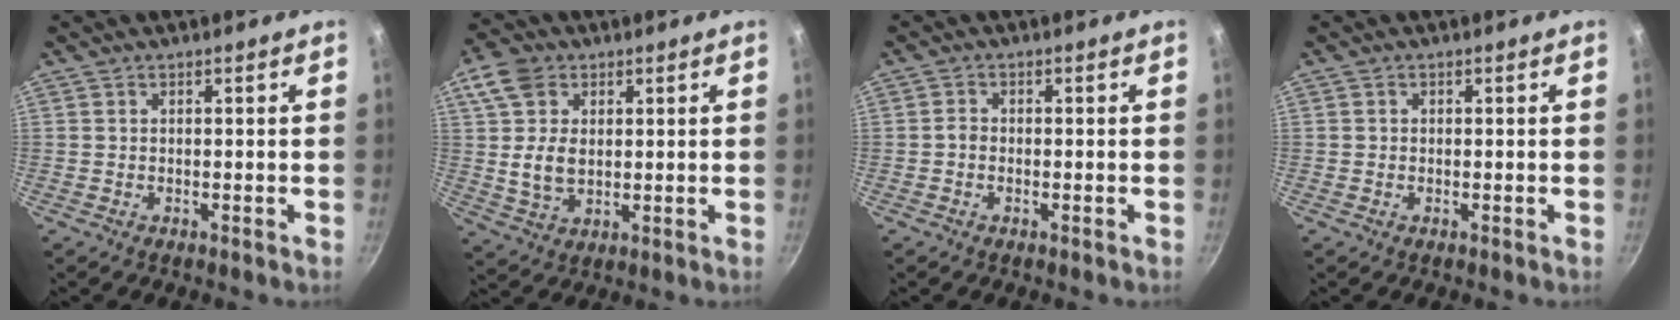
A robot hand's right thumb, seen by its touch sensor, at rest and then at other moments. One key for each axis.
{"total": 9.4, "fx": 1.9, "fy": 6.8, "fz": 6.2, "tx": -0.093, "ty": -0.007, "tz": 0.033}
{"total": 1.4, "fx": -0.5, "fy": 1.0, "fz": 0.9, "tx": -0.024, "ty": 0.008, "tz": -0.013}
{"total": 0.5, "fx": 0.0, "fy": 0.5, "fz": 0.1, "tx": 0.002, "ty": 0.002, "tz": -0.001}